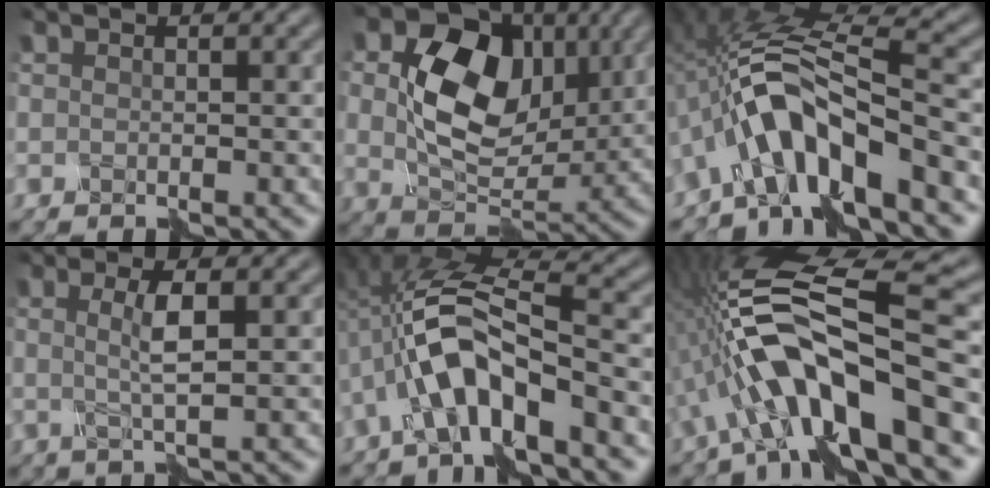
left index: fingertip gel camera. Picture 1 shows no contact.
{"total": 11.3, "force": [2.6, 7.9, 7.7], "torque": [-0.150, -0.007, 0.049]}
{"total": 8.4, "force": [-4.4, 2.2, 6.8], "torque": [-0.128, 0.021, -0.083]}
{"total": 2.5, "force": [0.3, 0.0, 2.5], "torque": [-0.059, -0.002, 0.007]}
{"total": 7.4, "force": [-3.4, 2.1, 6.3], "torque": [-0.133, 0.019, -0.060]}
{"total": 12.2, "force": [-4.6, 3.3, 10.9], "torque": [-0.196, 0.022, -0.086]}